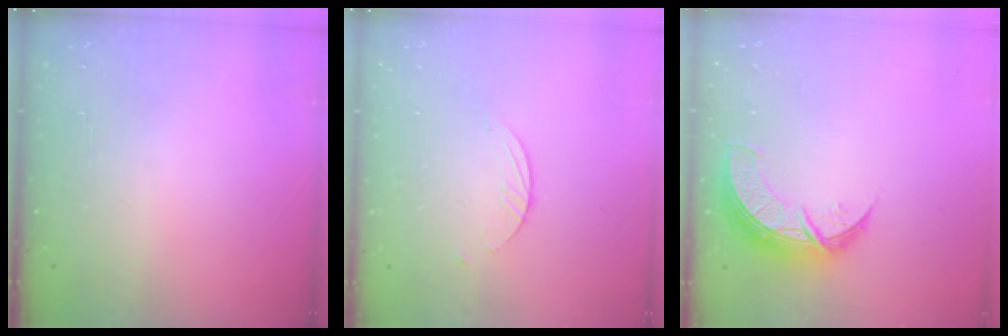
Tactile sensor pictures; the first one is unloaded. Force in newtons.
{"total": 2.1, "press": 2.1, "slide": 0.2}
{"total": 10.3, "press": 10.3, "slide": 0.7}